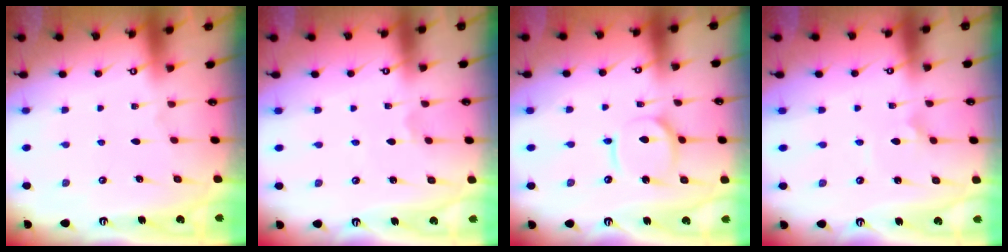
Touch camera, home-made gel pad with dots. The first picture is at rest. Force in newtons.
{"total": 0.7, "press": 0.7, "slide": 0.1}
{"total": 9.0, "press": 9.0, "slide": 0.9}
{"total": 2.2, "press": 2.2, "slide": 0.1}